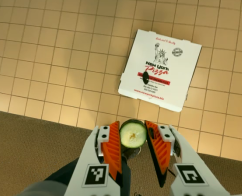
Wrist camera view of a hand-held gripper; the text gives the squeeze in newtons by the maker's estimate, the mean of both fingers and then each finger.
{"total": 7.8, "left": 7.9, "right": 7.7}